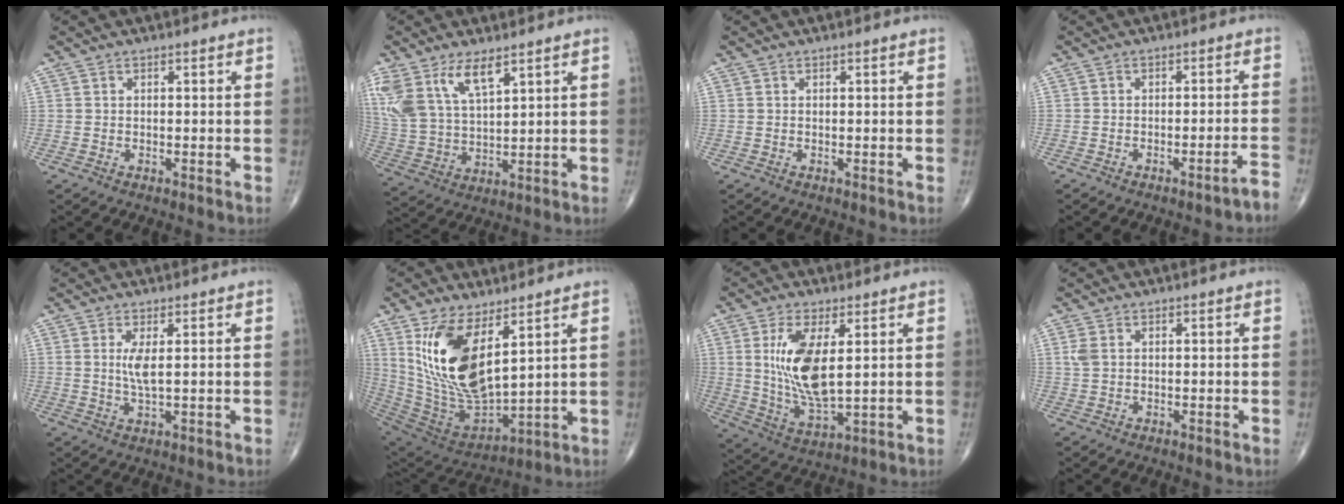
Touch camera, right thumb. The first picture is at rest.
{"total": 12.7, "force": [7.4, 5.6, 8.7], "torque": [-0.174, -0.020, 0.158]}
{"total": 0.0}
{"total": 2.5, "force": [-2.2, 0.0, 1.2], "torque": [-0.015, 0.024, -0.031]}
{"total": 3.5, "force": [0.8, 0.6, 3.4], "torque": [-0.074, -0.014, 0.020]}
{"total": 19.2, "force": [7.3, 8.7, 15.6], "torque": [-0.294, -0.042, 0.161]}
{"total": 13.0, "force": [2.6, 5.2, 11.7], "torque": [-0.229, -0.025, 0.061]}
{"total": 1.9, "force": [0.5, 1.2, 1.4], "torque": [-0.043, 0.007, 0.014]}